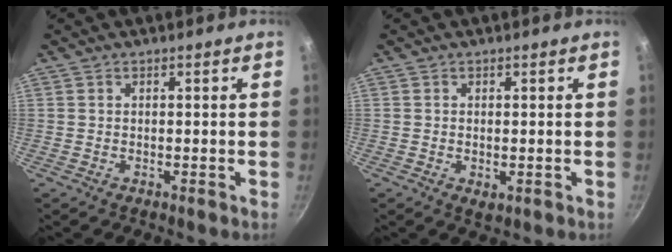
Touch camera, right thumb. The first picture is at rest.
{"total": 1.9, "force": [-0.2, 1.2, 1.5], "torque": [-0.022, -0.005, -0.001]}